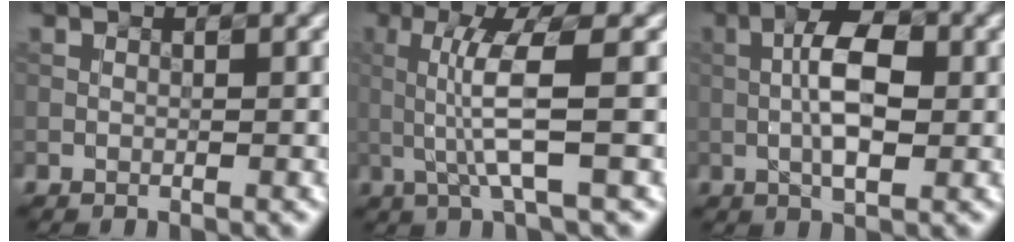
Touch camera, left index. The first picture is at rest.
{"total": 4.6, "force": [0.0, 0.4, 4.5], "torque": [-0.100, -0.001, 0.005]}
{"total": 5.8, "force": [0.0, 2.3, 5.3], "torque": [-0.095, 0.008, -0.009]}